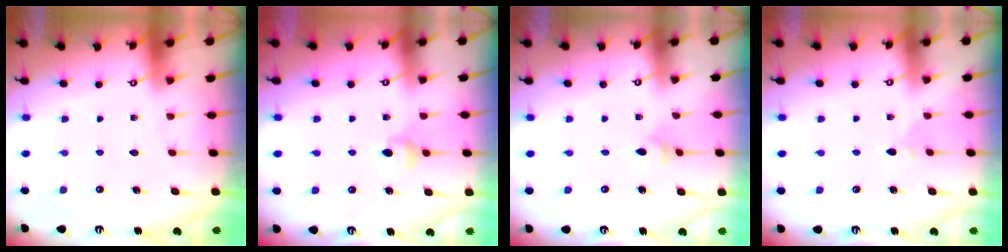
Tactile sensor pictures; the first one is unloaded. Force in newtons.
{"total": 4.3, "press": 4.3, "slide": 0.9}
{"total": 2.6, "press": 2.5, "slide": 0.5}
{"total": 2.7, "press": 2.6, "slide": 0.6}